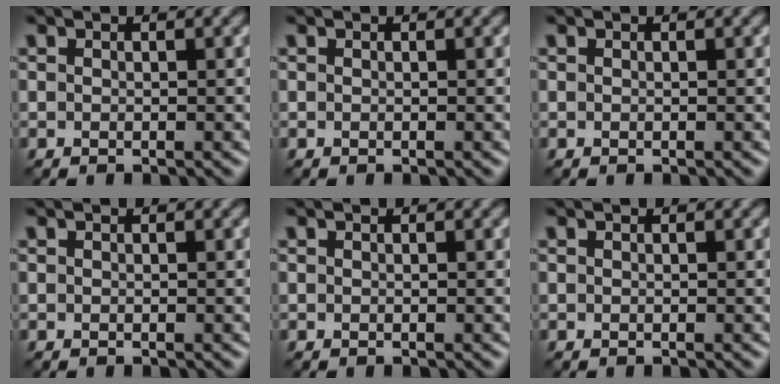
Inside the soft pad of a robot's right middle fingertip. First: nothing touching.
{"total": 0.0}
{"total": 0.0}
{"total": 0.0}
{"total": 0.0}
{"total": 0.0}